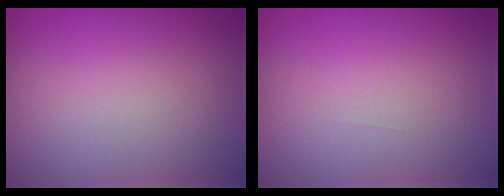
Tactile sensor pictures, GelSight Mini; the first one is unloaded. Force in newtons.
{"total": 0.0}